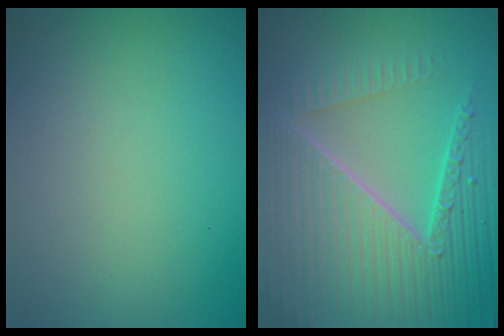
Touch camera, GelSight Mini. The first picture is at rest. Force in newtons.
{"total": 9.3, "press": 6.1, "slide": 6.9}